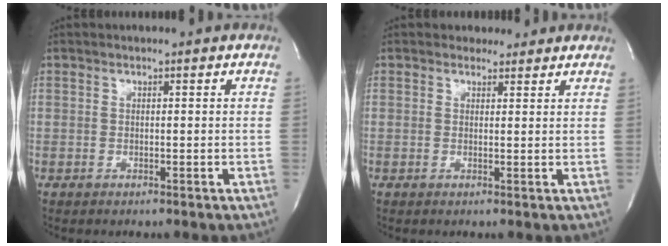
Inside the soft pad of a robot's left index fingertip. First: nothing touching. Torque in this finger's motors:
{"motor_torque": [0.78, -0.85, 0.15, -0.01]}